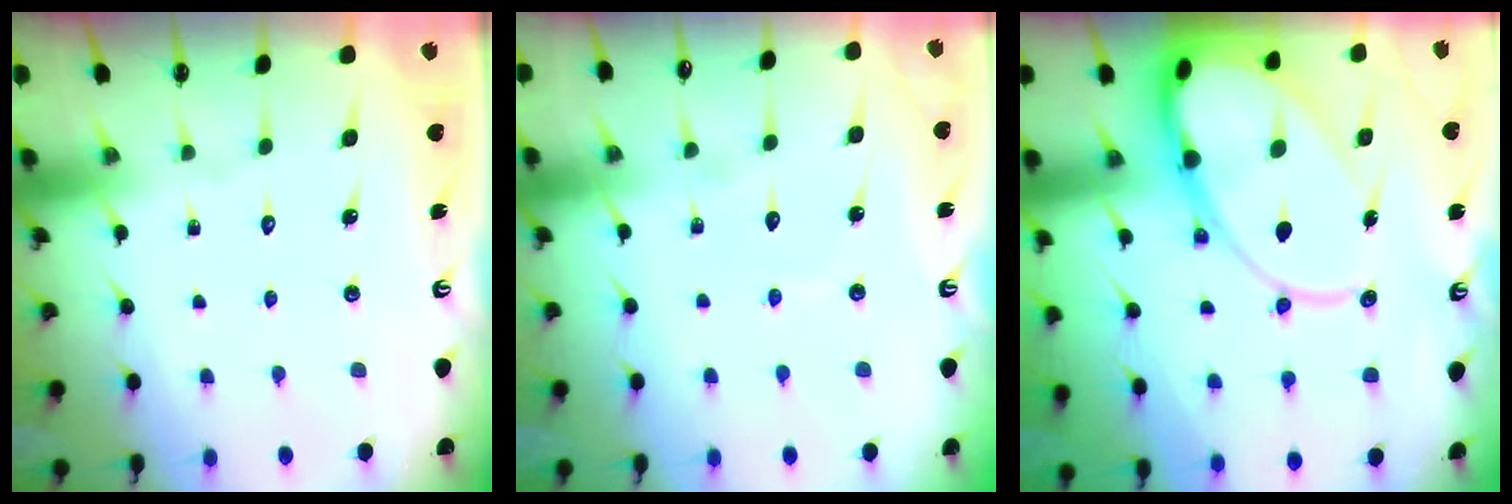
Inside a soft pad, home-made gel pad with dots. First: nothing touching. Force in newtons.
{"total": 3.5, "press": 3.5, "slide": 0.1}
{"total": 19.3, "press": 19.2, "slide": 2.0}